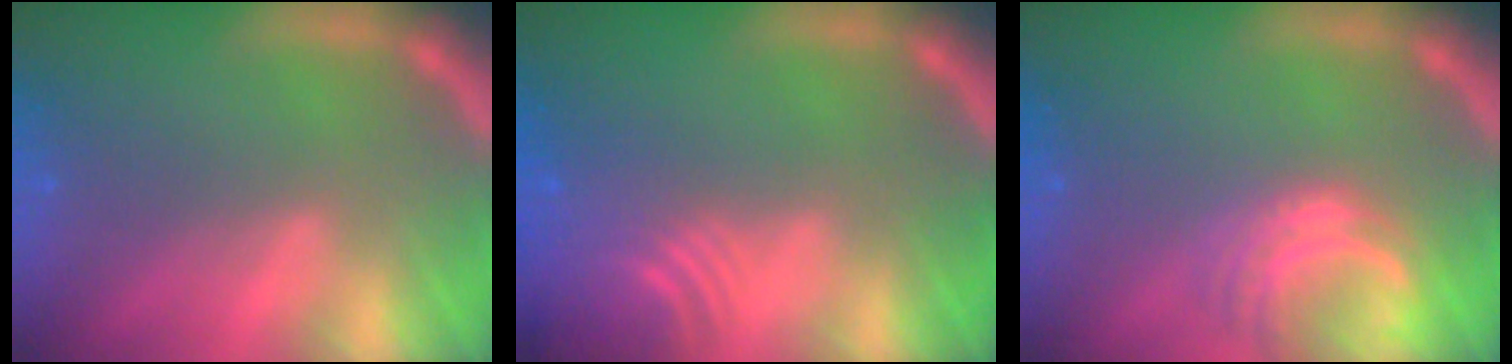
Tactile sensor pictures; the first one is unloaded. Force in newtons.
{"total": 6.5}
{"total": 3.4}